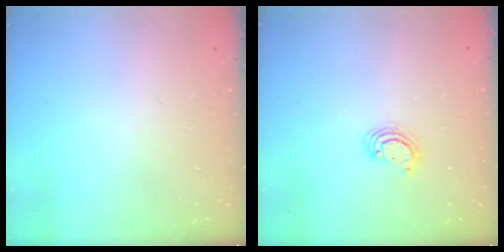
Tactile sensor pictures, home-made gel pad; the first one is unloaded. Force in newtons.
{"total": 2.8, "press": 2.8, "slide": 0.3}